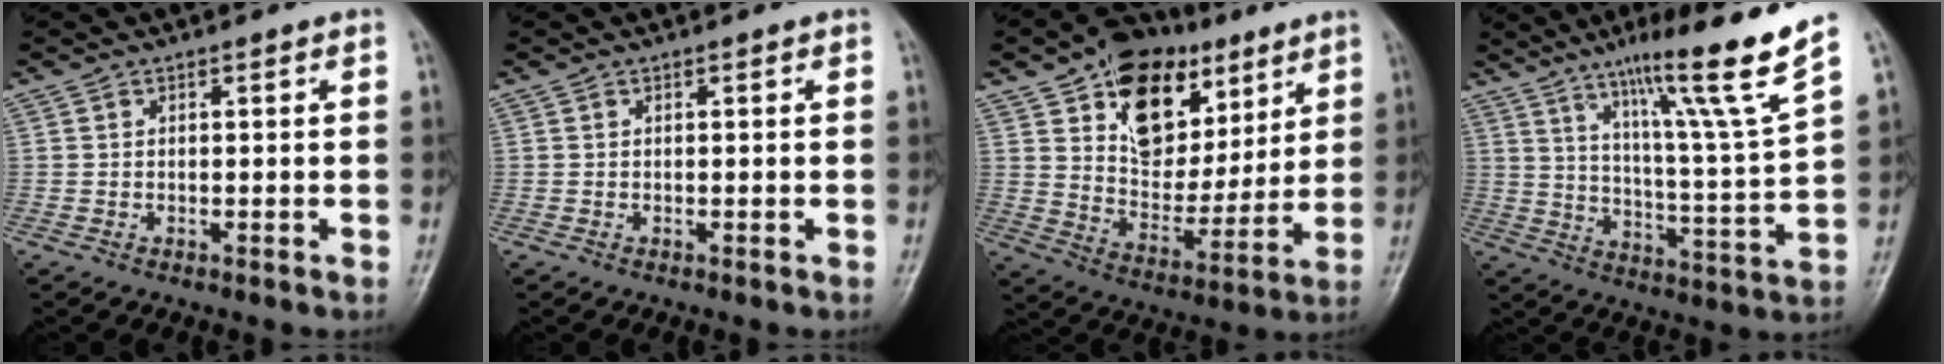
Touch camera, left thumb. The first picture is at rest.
{"total": 0.0}
{"total": 19.3, "force": [10.0, 12.3, 11.1], "torque": [-0.120, -0.043, 0.169]}
{"total": 17.1, "force": [11.7, -1.0, 12.4], "torque": [-0.182, -0.074, 0.184]}